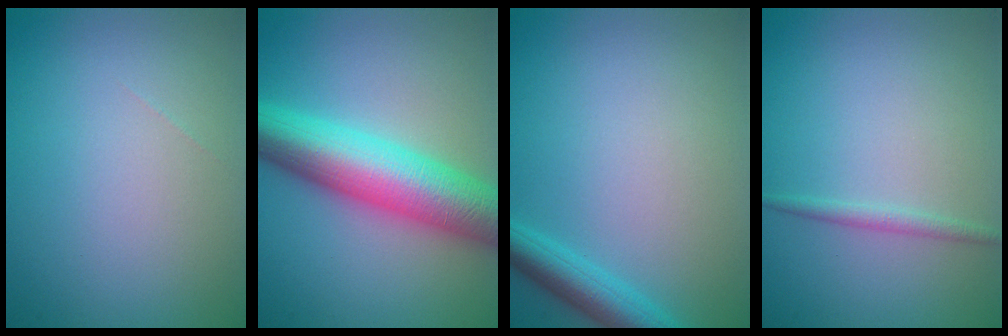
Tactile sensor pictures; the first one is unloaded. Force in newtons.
{"total": 10.0, "press": 10.0, "slide": 0.1}
{"total": 3.3, "press": 3.3, "slide": 0.2}
{"total": 1.1, "press": 1.1, "slide": 0.1}